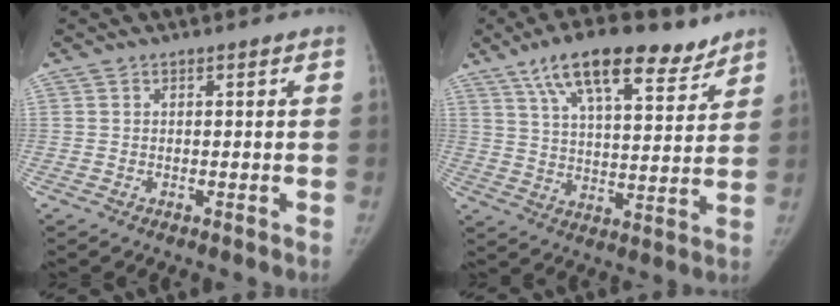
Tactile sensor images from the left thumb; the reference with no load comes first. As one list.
[{"total": 17.0, "force": [11.2, 6.2, 11.2], "torque": [-0.156, -0.034, 0.189]}]